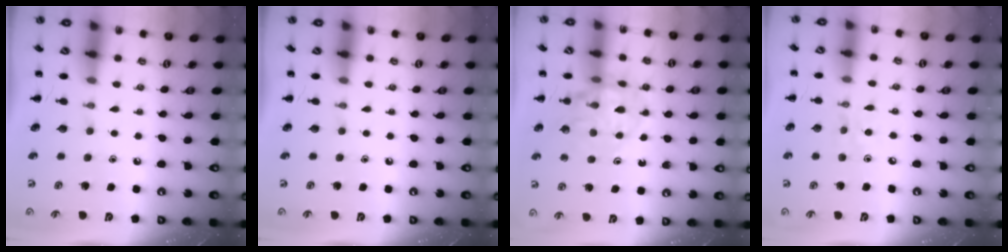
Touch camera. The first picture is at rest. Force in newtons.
{"total": 0.0}
{"total": 11.9, "press": 11.6, "slide": 2.8}
{"total": 4.7, "press": 4.3, "slide": 1.7}